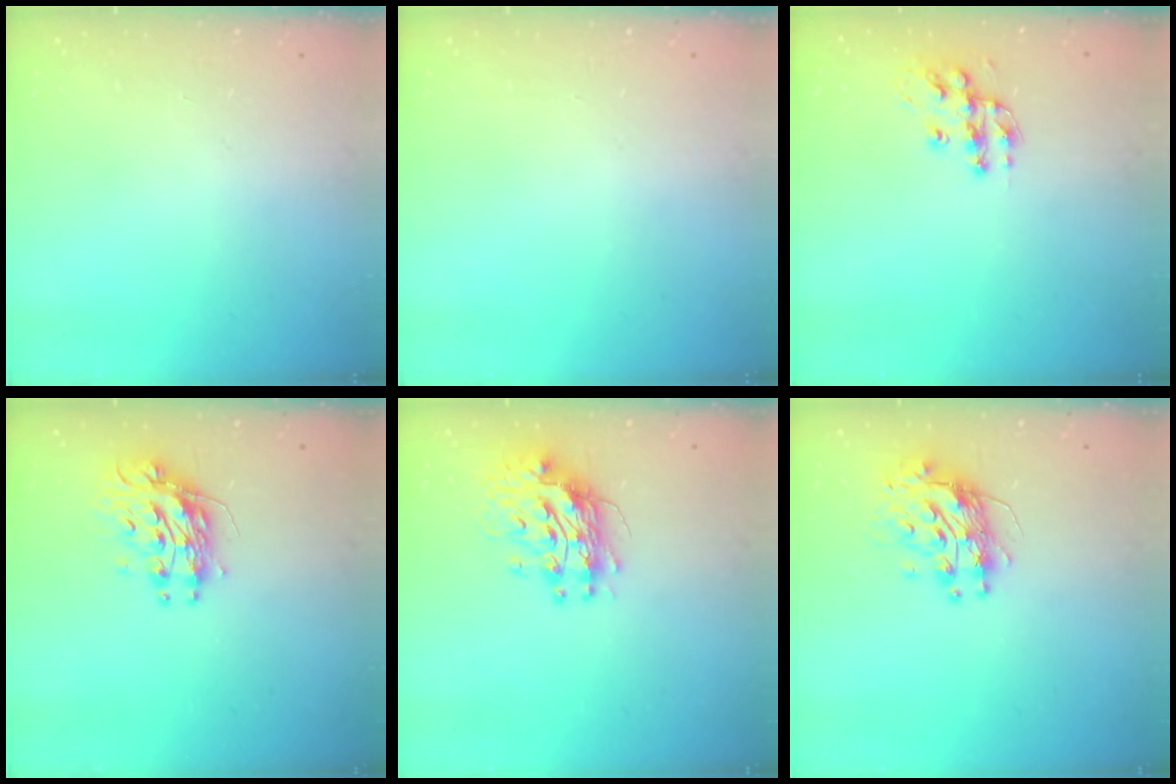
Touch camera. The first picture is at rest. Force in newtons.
{"total": 0.0}
{"total": 11.8, "press": 11.8, "slide": 0.6}
{"total": 10.3, "press": 10.3, "slide": 1.0}
{"total": 11.0, "press": 10.9, "slide": 1.0}
{"total": 9.1, "press": 9.1, "slide": 0.8}